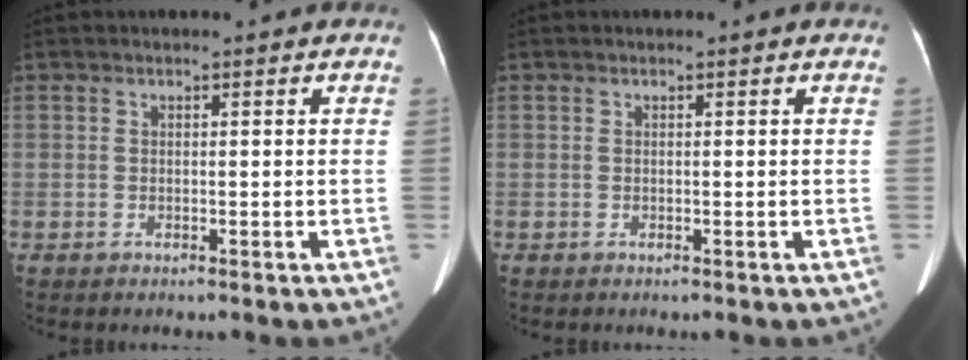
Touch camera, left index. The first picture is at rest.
{"total": 0.0}